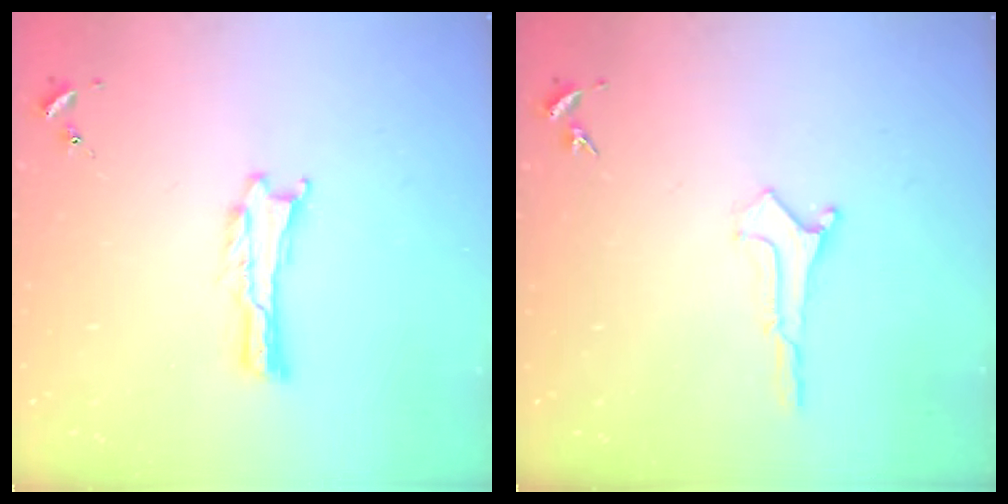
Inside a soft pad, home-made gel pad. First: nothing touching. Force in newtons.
{"total": 0.0}